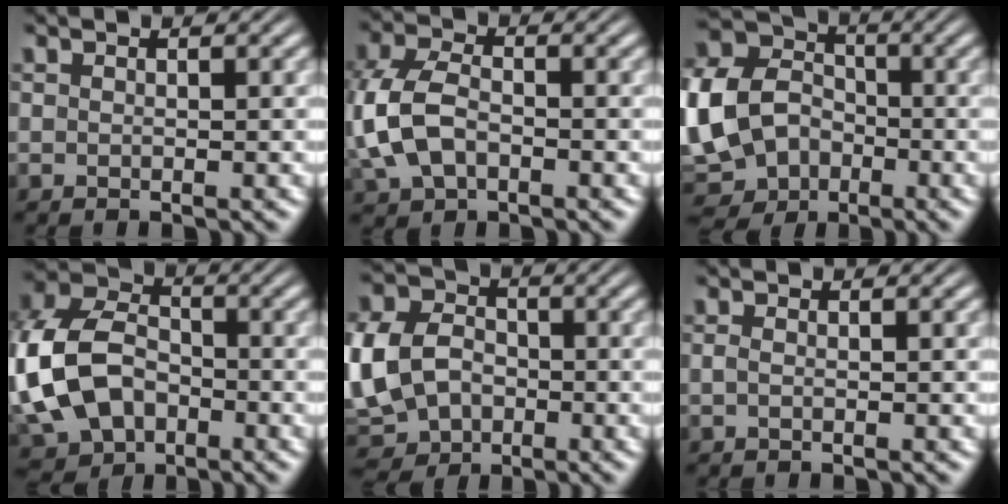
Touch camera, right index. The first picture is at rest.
{"total": 6.4, "force": [-0.8, 4.8, 4.2], "torque": [-0.126, -0.022, -0.001]}
{"total": 14.6, "force": [-3.2, 12.9, 5.9], "torque": [-0.157, -0.056, -0.051]}
{"total": 13.0, "force": [-1.9, 11.0, 6.5], "torque": [-0.161, -0.052, -0.023]}
{"total": 11.1, "force": [-2.1, 9.6, 5.1], "torque": [-0.118, -0.044, -0.027]}
{"total": 0.6, "force": [-0.3, -0.4, 0.3], "torque": [-0.010, -0.007, -0.002]}